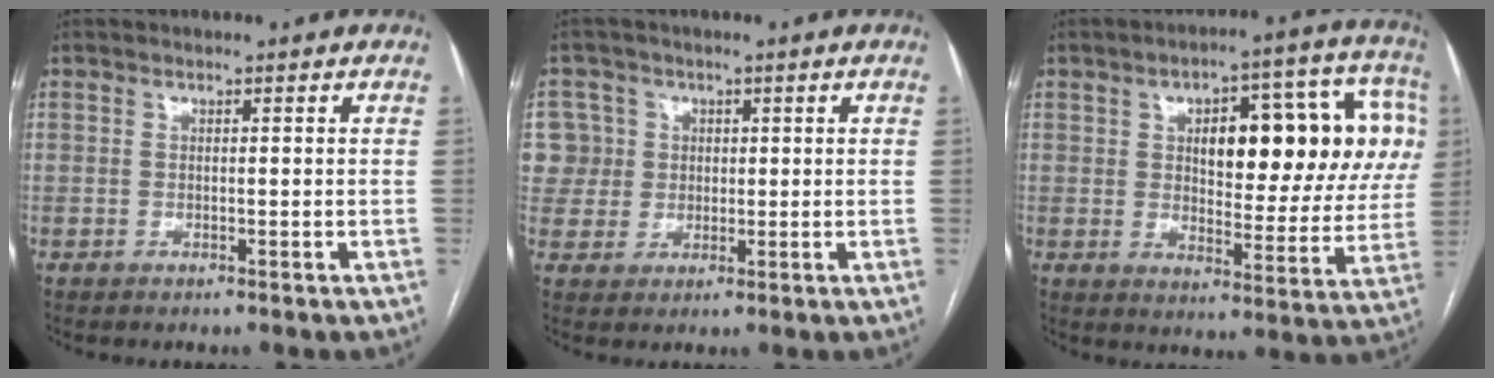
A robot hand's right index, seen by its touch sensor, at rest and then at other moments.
{"total": 7.5, "force": [1.7, 7.3, 0.3], "torque": [-0.009, 0.032, 0.045]}
{"total": 20.4, "force": [5.0, 7.7, 18.2], "torque": [-0.235, 0.040, 0.070]}